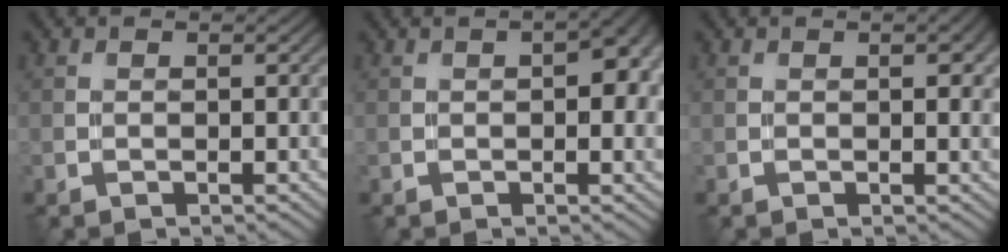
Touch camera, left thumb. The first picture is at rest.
{"total": 4.0, "force": [0.0, 1.0, 3.9], "torque": [-0.057, -0.001, 0.009]}
{"total": 1.6, "force": [0.2, 0.3, 1.5], "torque": [-0.019, -0.001, 0.007]}